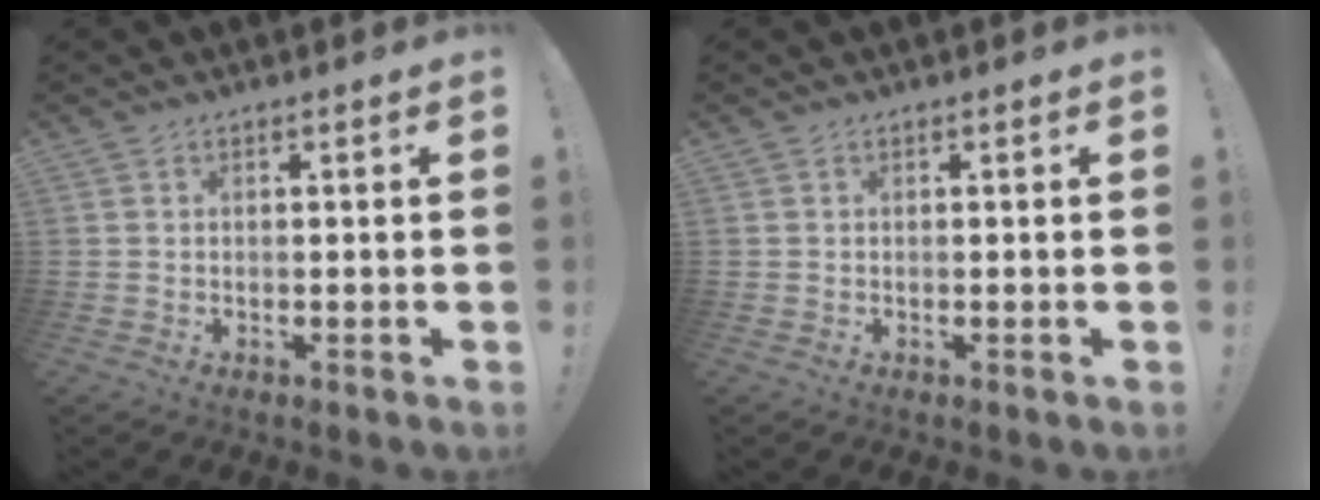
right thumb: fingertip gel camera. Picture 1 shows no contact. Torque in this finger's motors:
{"motor_torque": [0.00, 0.00, 0.02, 0.00, 0.00]}